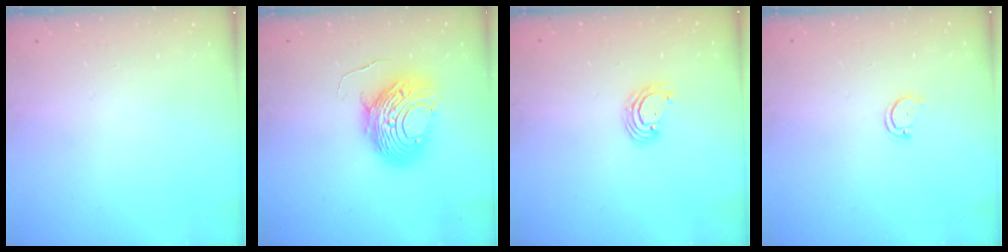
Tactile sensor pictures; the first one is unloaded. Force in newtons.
{"total": 11.6, "press": 11.5, "slide": 1.2}
{"total": 3.1, "press": 3.1, "slide": 0.1}
{"total": 2.9, "press": 2.9, "slide": 0.4}